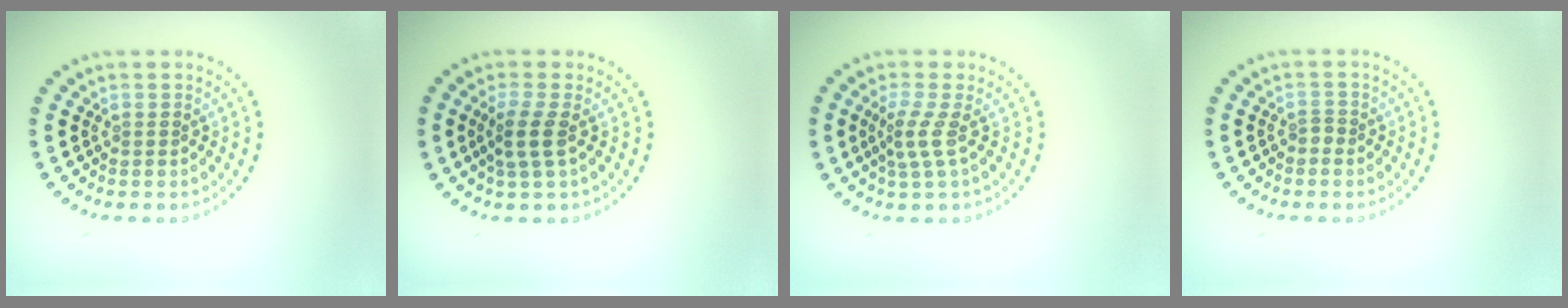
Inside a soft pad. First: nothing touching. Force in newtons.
{"total": 2.3, "press": 1.8, "slide": 1.3}
{"total": 2.1, "press": 1.5, "slide": 1.5}
{"total": 0.9, "press": 0.6, "slide": 0.7}